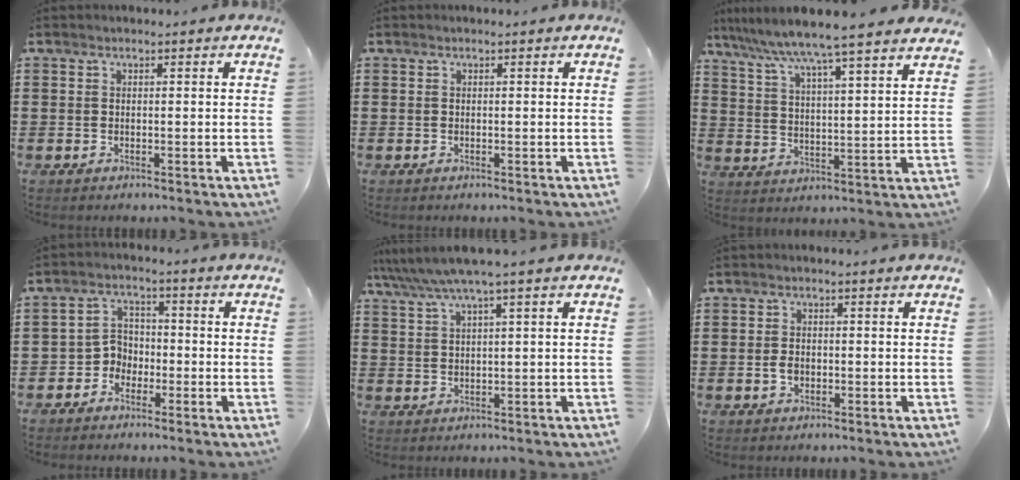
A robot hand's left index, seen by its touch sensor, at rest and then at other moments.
{"total": 0.0}
{"total": 6.4, "force": [5.7, -1.0, 2.6], "torque": [-0.077, -0.041, 0.090]}
{"total": 3.8, "force": [-2.5, 2.8, 0.8], "torque": [-0.026, 0.009, -0.055]}
{"total": 4.0, "force": [2.5, -0.2, 3.1], "torque": [-0.068, -0.007, 0.042]}
{"total": 1.9, "force": [-0.4, 1.4, 1.3], "torque": [-0.036, 0.002, -0.011]}